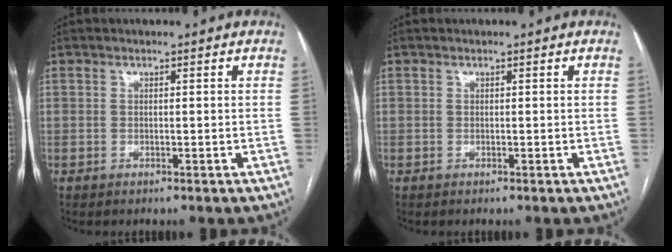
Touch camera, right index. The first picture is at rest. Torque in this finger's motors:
{"motor_torque": [0.00, 0.00, 0.00, 0.00]}